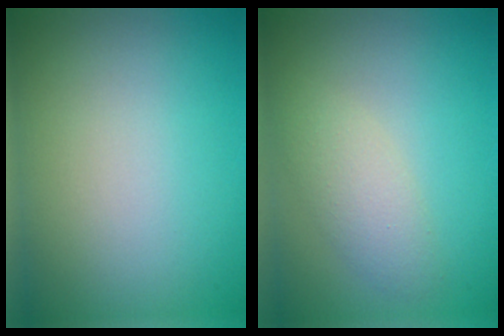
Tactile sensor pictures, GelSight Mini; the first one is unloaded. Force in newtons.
{"total": 2.5, "press": 2.5, "slide": 0.1}